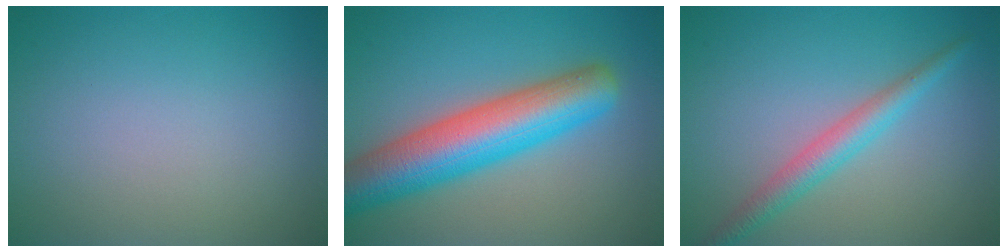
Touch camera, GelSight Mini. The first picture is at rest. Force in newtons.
{"total": 9.0, "press": 9.0, "slide": 0.4}
{"total": 2.9, "press": 2.9, "slide": 0.1}